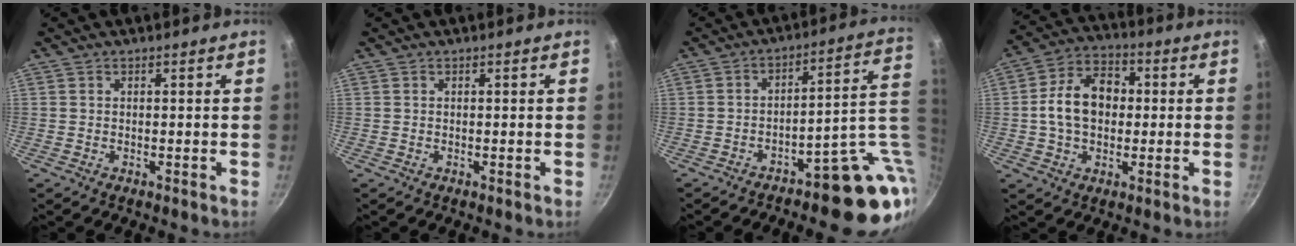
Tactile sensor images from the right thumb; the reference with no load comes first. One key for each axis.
{"total": 0.0}
{"total": 15.4, "fx": -3.7, "fy": 6.9, "fz": 13.2, "tx": -0.097, "ty": 0.031, "tz": -0.044}
{"total": 12.4, "fx": 0.4, "fy": 8.9, "fz": 8.6, "tx": -0.115, "ty": 0.027, "tz": -0.007}